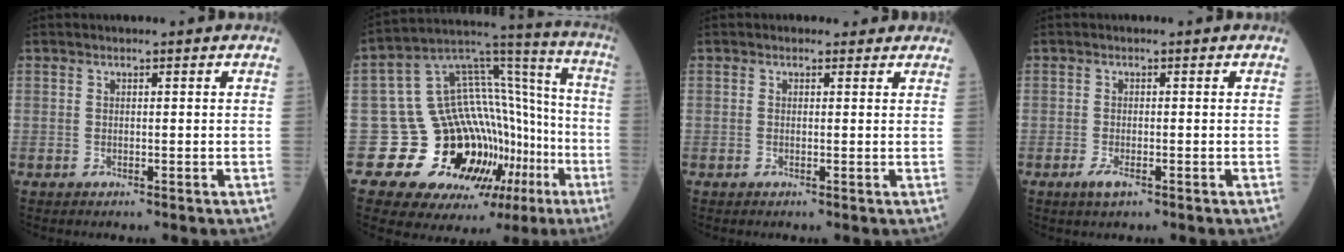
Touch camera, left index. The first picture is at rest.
{"total": 19.9, "force": [-9.4, 12.6, 12.2], "torque": [-0.143, 0.101, -0.139]}
{"total": 1.6, "force": [1.2, 1.1, 0.0], "torque": [0.002, 0.002, 0.004]}
{"total": 1.9, "force": [-1.0, 0.5, 1.6], "torque": [-0.035, -0.004, -0.017]}